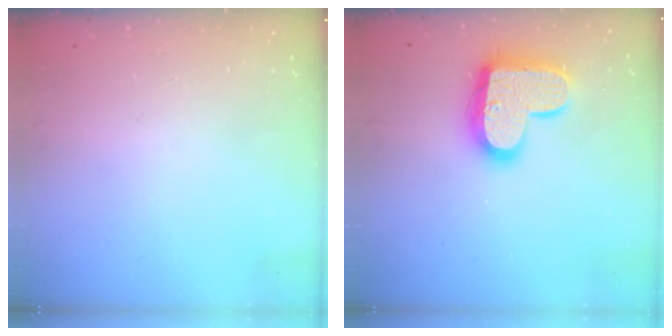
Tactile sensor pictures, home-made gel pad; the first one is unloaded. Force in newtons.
{"total": 16.9, "press": 16.8, "slide": 1.1}